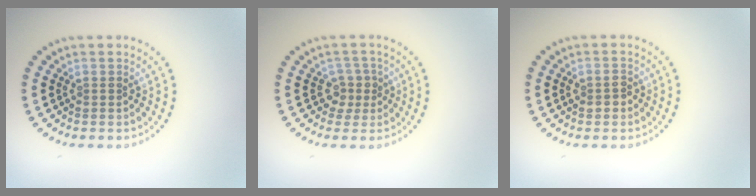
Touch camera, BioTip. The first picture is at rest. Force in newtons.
{"total": 1.9, "press": 1.5, "slide": 1.1}
{"total": 1.5, "press": 1.5, "slide": 0.1}